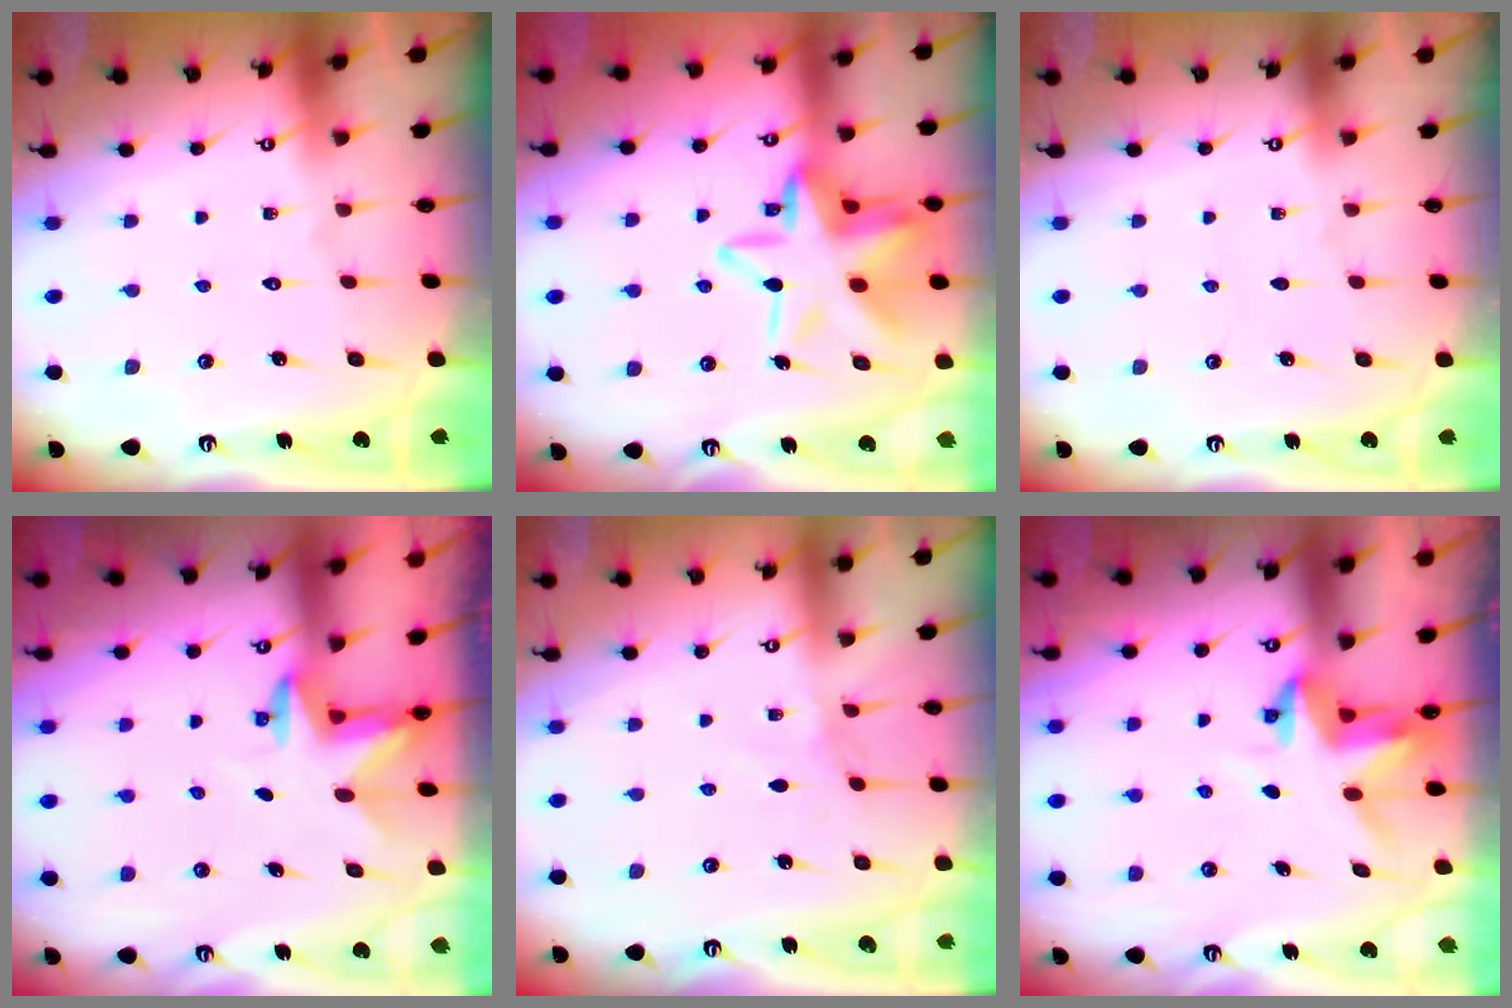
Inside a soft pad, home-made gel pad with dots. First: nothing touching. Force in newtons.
{"total": 17.0, "press": 16.8, "slide": 2.3}
{"total": 0.0}
{"total": 2.9, "press": 2.8, "slide": 0.7}
{"total": 2.7, "press": 2.7, "slide": 0.4}
{"total": 3.8, "press": 3.8, "slide": 0.4}